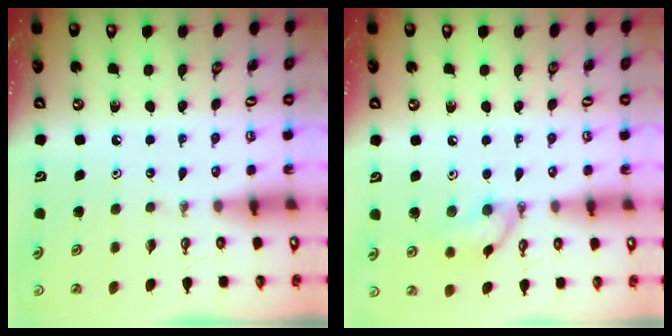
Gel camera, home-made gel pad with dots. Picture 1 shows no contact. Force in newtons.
{"total": 10.3, "press": 10.2, "slide": 1.5}